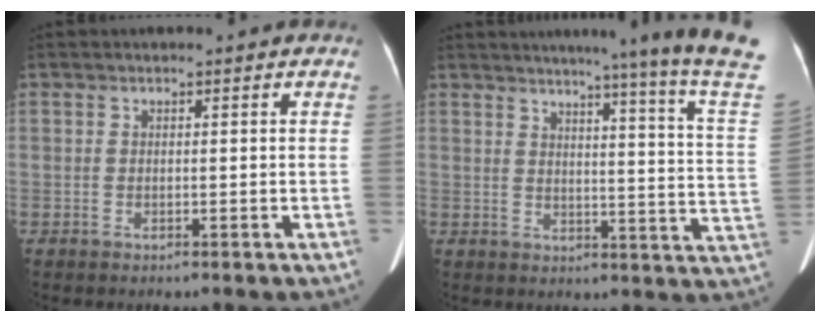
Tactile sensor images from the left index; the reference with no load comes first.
{"total": 20.0, "force": [16.8, -3.8, 10.3], "torque": [-0.150, -0.114, 0.189]}